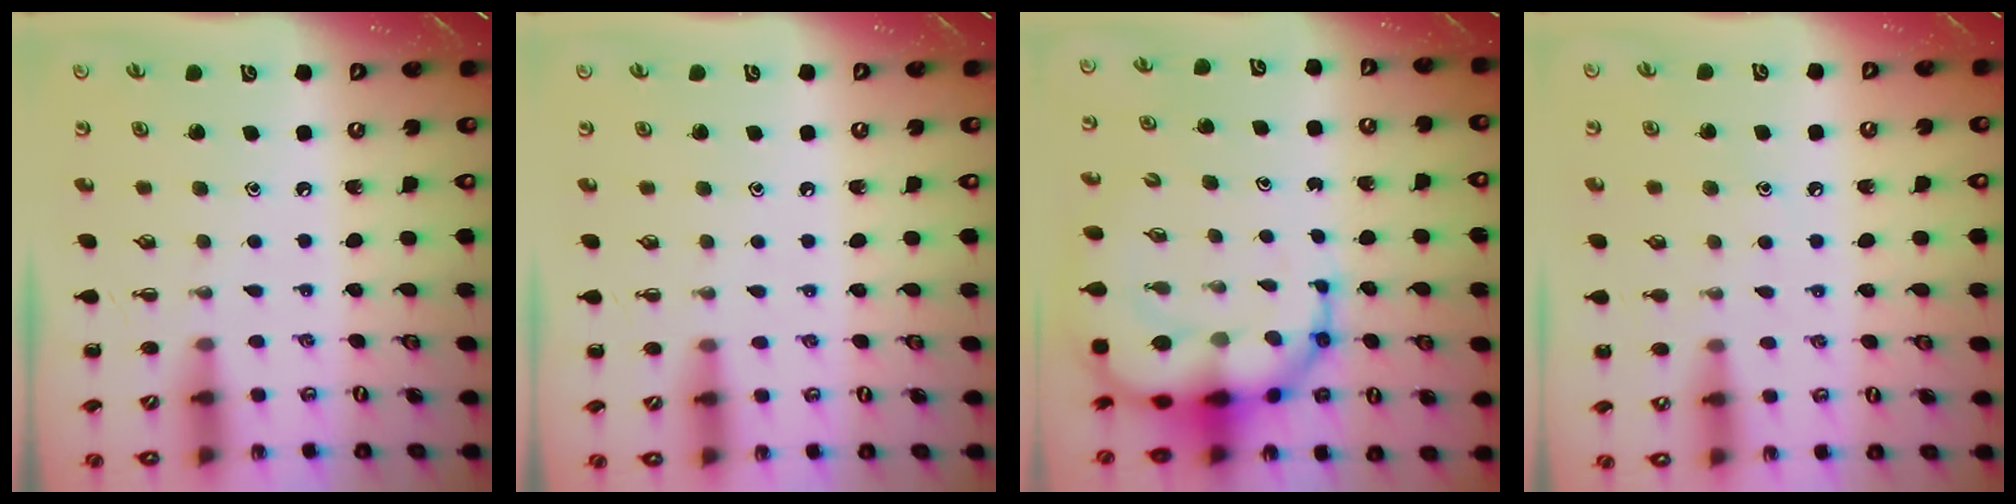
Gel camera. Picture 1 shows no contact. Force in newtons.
{"total": 6.3, "press": 6.0, "slide": 2.0}
{"total": 13.4, "press": 12.9, "slide": 3.6}
{"total": 5.9, "press": 5.7, "slide": 1.7}